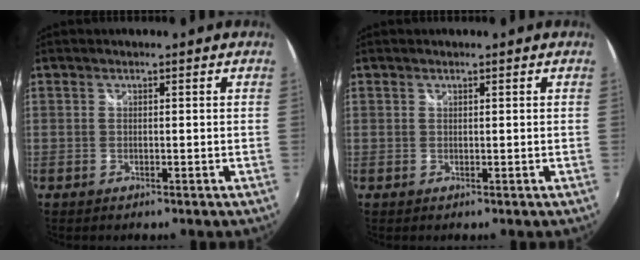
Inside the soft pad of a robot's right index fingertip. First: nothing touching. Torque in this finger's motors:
{"motor_torque": [-0.28, 0.07, -0.49, -0.15]}